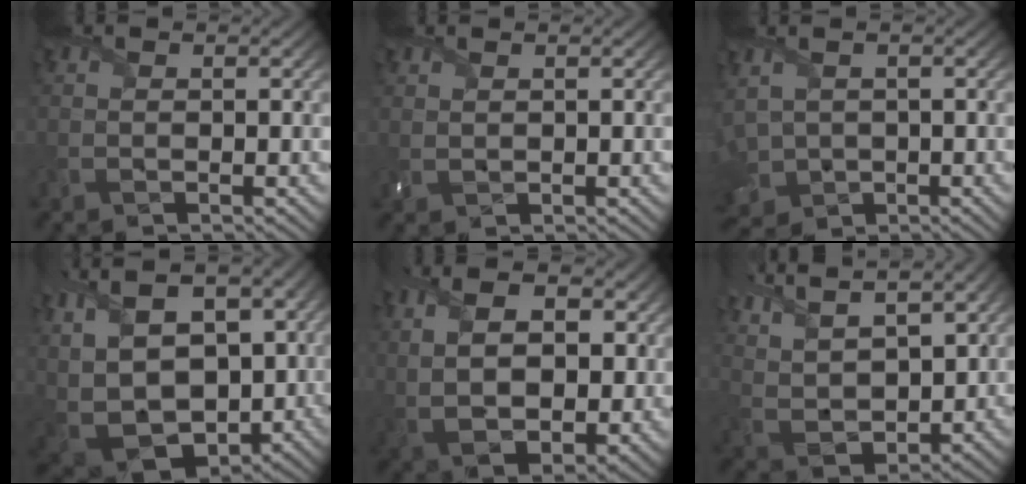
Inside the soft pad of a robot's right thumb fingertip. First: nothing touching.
{"total": 0.9, "force": [0.6, 0.4, 0.4], "torque": [-0.013, 0.001, 0.018]}
{"total": 5.4, "force": [0.3, 4.2, 3.4], "torque": [-0.133, -0.012, 0.006]}
{"total": 17.2, "force": [1.9, 11.1, 13.1], "torque": [-0.269, 0.017, 0.058]}
{"total": 13.6, "force": [2.6, 8.3, 10.4], "torque": [-0.206, -0.013, 0.056]}
{"total": 14.3, "force": [8.9, 6.0, 9.5], "torque": [-0.233, 0.013, 0.144]}